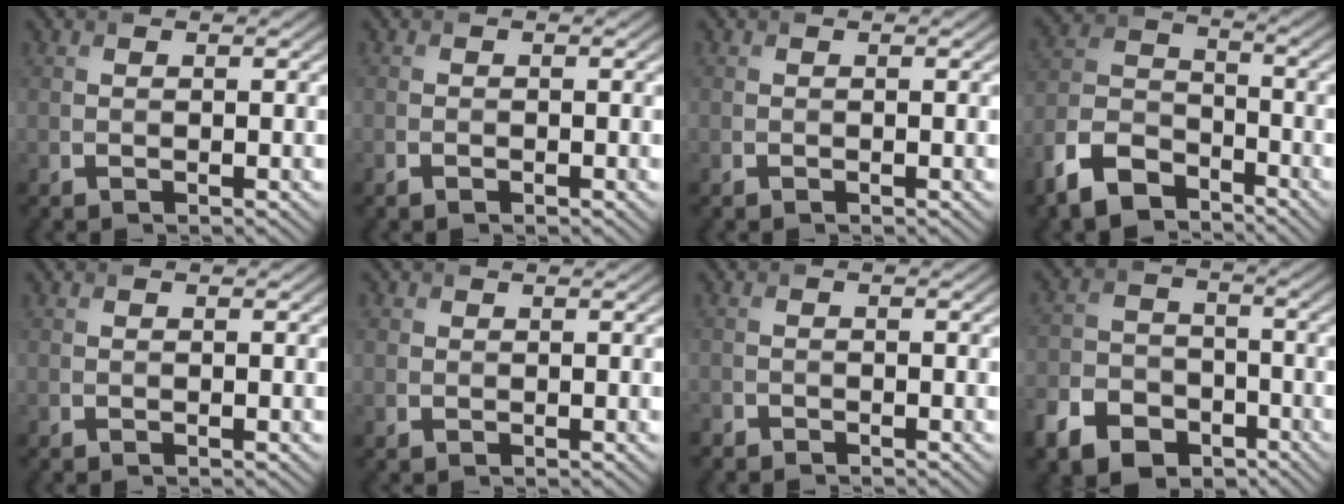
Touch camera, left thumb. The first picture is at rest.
{"total": 0.9, "force": [-0.6, 0.5, 0.4], "torque": [-0.008, -0.002, -0.011]}
{"total": 0.0}
{"total": 10.1, "force": [-7.0, 5.2, 5.0], "torque": [-0.117, -0.010, -0.158]}
{"total": 0.0}
{"total": 0.8, "force": [0.2, 0.8, 0.1], "torque": [-0.001, -0.003, 0.002]}
{"total": 1.2, "force": [-1.2, 0.4, 0.0], "torque": [0.001, -0.003, -0.026]}
{"total": 9.0, "force": [-5.6, 6.0, 3.7], "torque": [-0.093, -0.018, -0.119]}